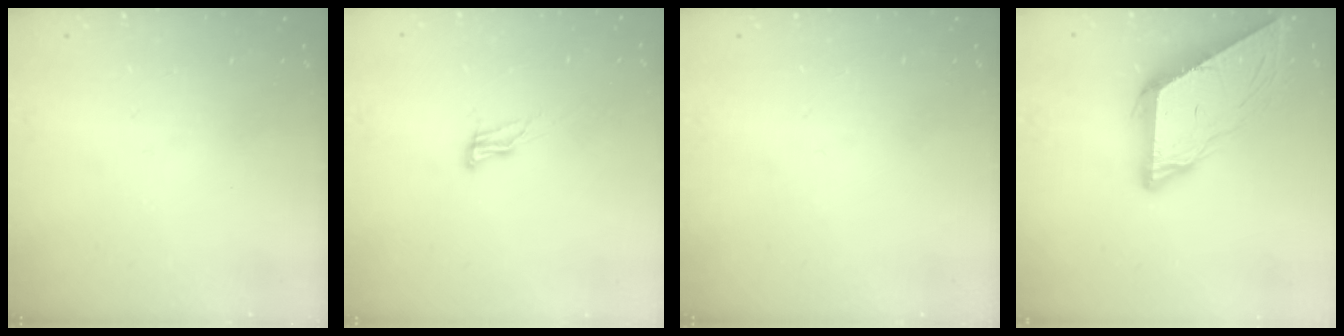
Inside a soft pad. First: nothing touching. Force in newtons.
{"total": 6.5, "press": 6.5, "slide": 0.7}
{"total": 0.0}
{"total": 10.0, "press": 10.0, "slide": 0.8}